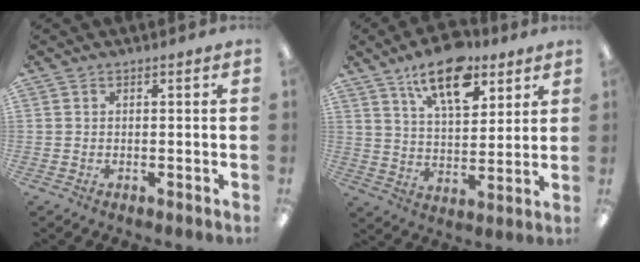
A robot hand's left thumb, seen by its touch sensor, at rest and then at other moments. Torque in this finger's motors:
{"motor_torque": [0.64, 0.65, 1.34, -1.43, 0.20]}